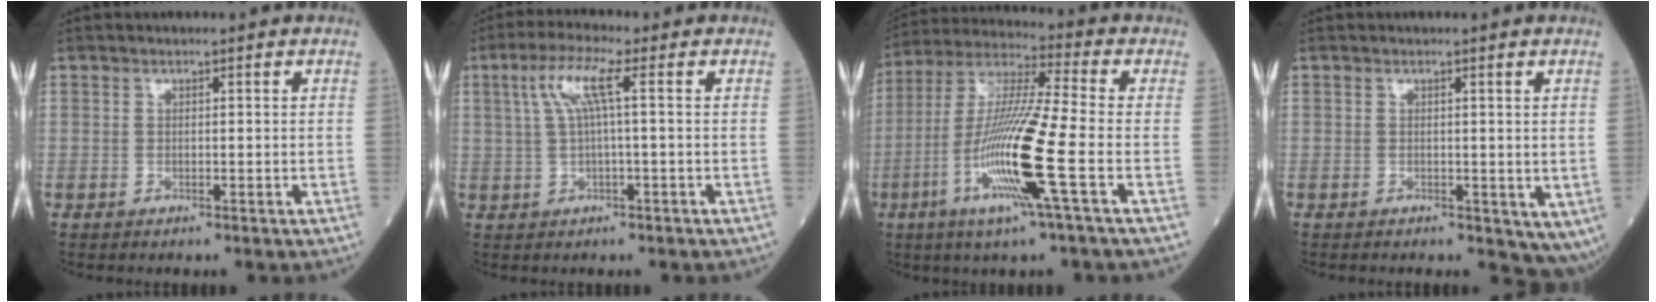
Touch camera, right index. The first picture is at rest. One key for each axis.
{"total": 5.7, "fx": 1.4, "fy": 0.1, "fz": 5.5, "tx": -0.116, "ty": 0.021, "tz": 0.033}
{"total": 15.7, "fx": -4.9, "fy": -0.6, "fz": 14.9, "tx": -0.303, "ty": -0.017, "tz": -0.101}
{"total": 3.8, "fx": -0.4, "fy": 2.5, "fz": 2.7, "tx": -0.027, "ty": -0.006, "tz": 0.000}